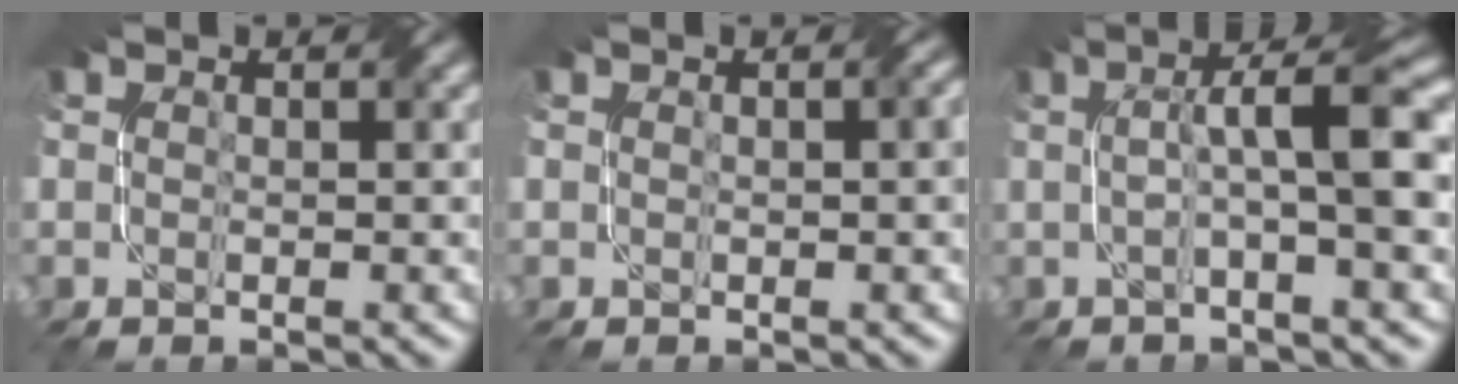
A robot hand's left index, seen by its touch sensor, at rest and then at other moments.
{"total": 1.5, "force": [0.2, 0.3, 1.5], "torque": [-0.016, 0.005, 0.002]}
{"total": 6.7, "force": [0.7, 1.0, 6.6], "torque": [-0.100, 0.017, 0.006]}